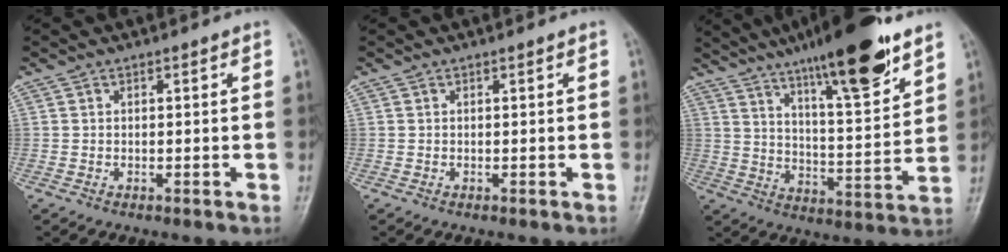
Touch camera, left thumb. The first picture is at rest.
{"total": 0.0}
{"total": 19.7, "force": [13.2, 3.7, 14.1], "torque": [-0.197, -0.062, 0.211]}